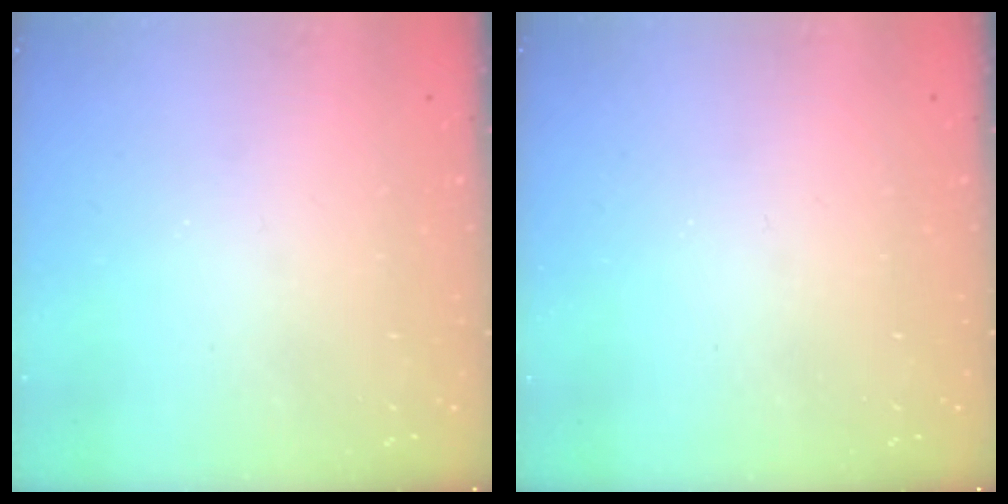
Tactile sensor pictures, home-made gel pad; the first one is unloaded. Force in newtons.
{"total": 0.0}